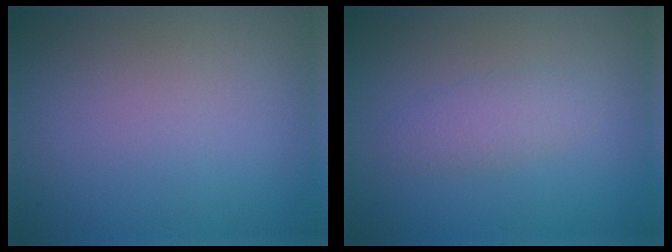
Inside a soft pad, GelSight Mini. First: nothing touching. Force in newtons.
{"total": 1.8, "press": 1.8, "slide": 0.1}